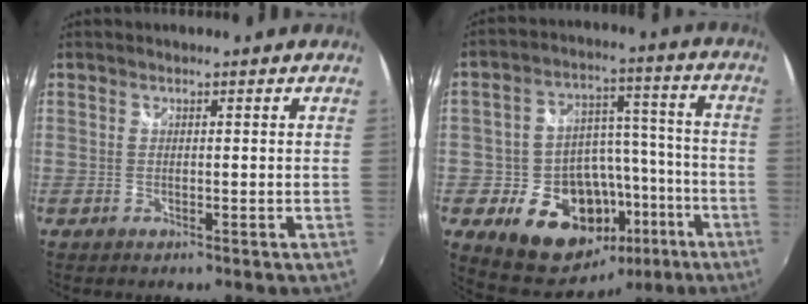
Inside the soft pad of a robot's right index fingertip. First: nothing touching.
{"total": 18.4, "force": [-8.2, 13.7, 9.2], "torque": [-0.183, 0.043, -0.094]}